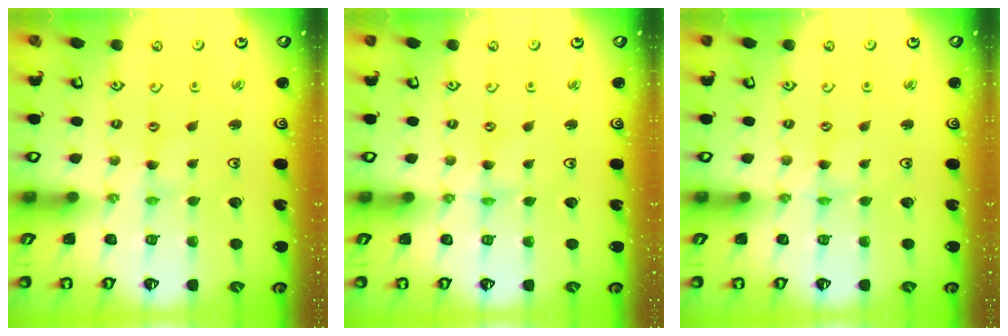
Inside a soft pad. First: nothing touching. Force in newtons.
{"total": 0.0}
{"total": 0.9, "press": 0.9, "slide": 0.3}